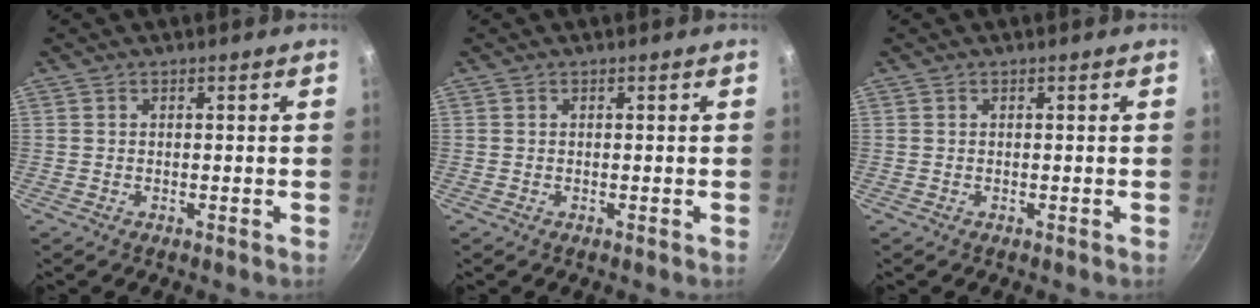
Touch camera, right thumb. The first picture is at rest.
{"total": 0.0}
{"total": 0.0}